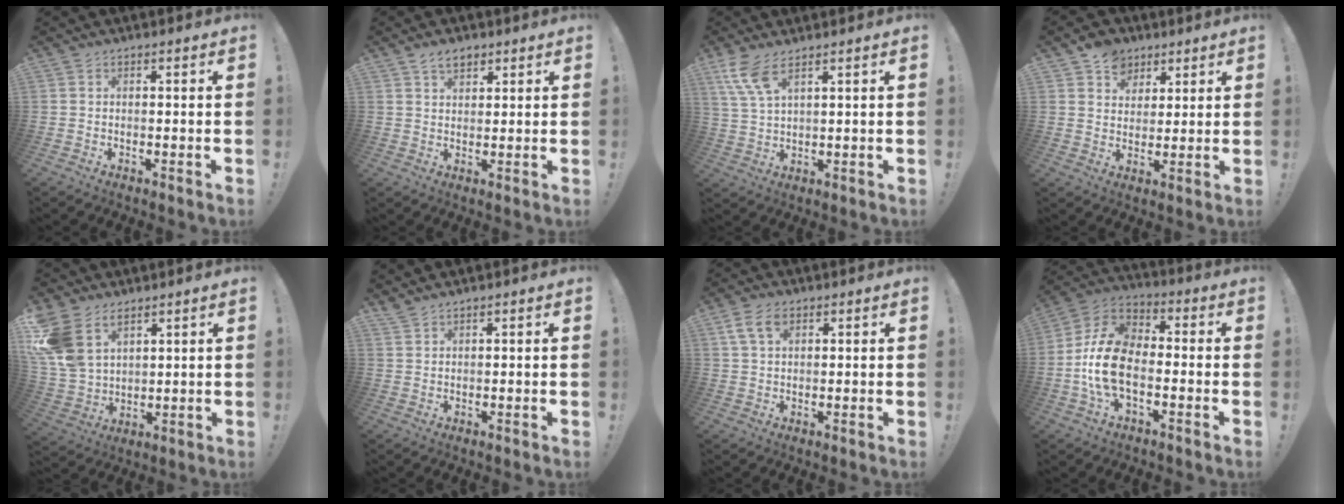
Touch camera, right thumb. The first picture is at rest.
{"total": 4.7, "force": [3.0, 2.7, 2.3], "torque": [-0.032, -0.011, 0.054]}
{"total": 8.0, "force": [5.1, 2.3, 5.7], "torque": [-0.117, -0.017, 0.099]}
{"total": 7.9, "force": [4.6, 6.2, 1.8], "torque": [-0.021, -0.029, 0.090]}
{"total": 12.4, "force": [6.9, 8.3, 6.1], "torque": [-0.134, -0.043, 0.138]}
{"total": 2.1, "force": [2.0, 0.1, 0.7], "torque": [-0.015, -0.009, 0.038]}
{"total": 6.2, "force": [3.0, 3.6, 4.0], "torque": [-0.076, 0.000, 0.060]}
{"total": 14.7, "force": [-4.0, 8.7, 11.1], "torque": [-0.227, 0.029, -0.065]}